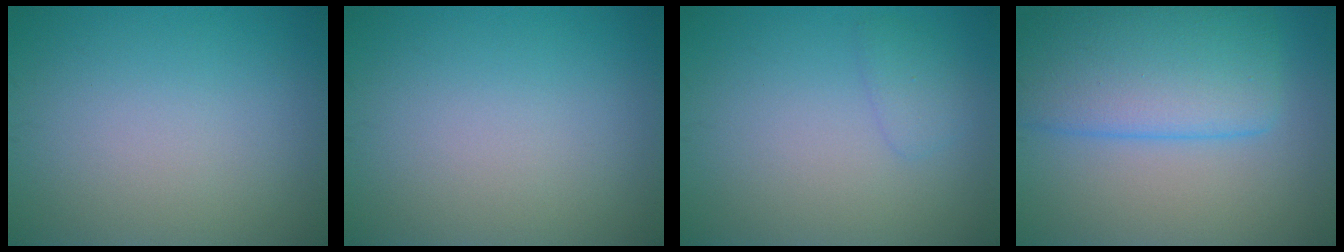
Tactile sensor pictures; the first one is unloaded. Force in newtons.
{"total": 0.0}
{"total": 1.3, "press": 1.3, "slide": 0.0}
{"total": 8.3, "press": 8.3, "slide": 0.4}